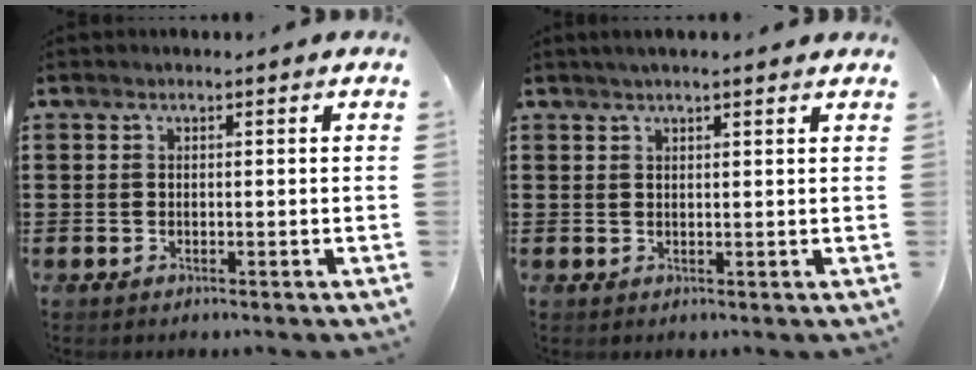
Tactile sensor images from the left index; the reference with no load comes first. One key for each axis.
{"total": 1.7, "fx": 1.3, "fy": 0.2, "fz": 1.0, "tx": -0.020, "ty": 0.002, "tz": 0.024}